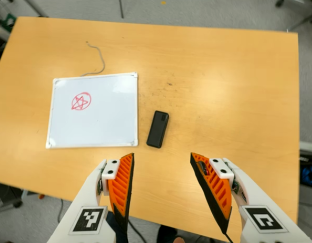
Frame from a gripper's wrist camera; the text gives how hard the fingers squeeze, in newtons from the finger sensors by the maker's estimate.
{"total": 0.0}